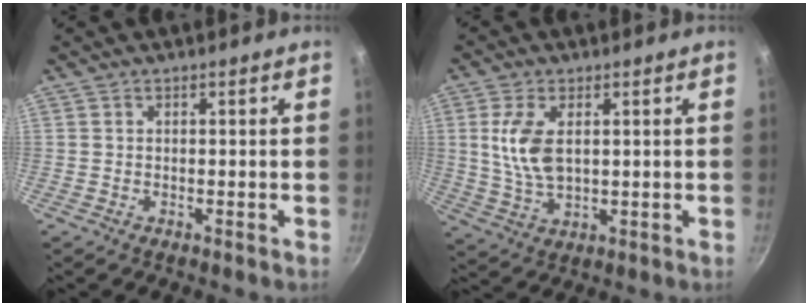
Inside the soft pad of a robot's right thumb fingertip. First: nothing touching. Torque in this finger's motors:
{"motor_torque": [-0.54, 0.87, 0.50, 0.81, 0.04]}